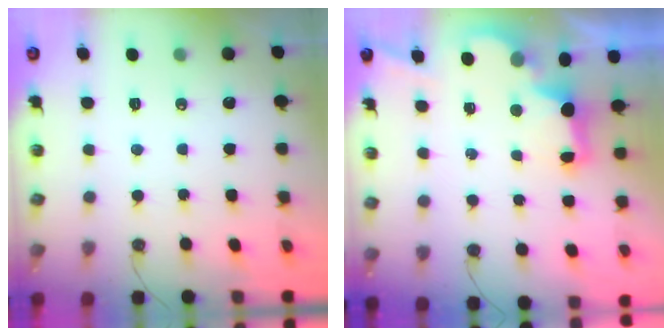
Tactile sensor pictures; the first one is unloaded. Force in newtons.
{"total": 2.9, "press": 2.7, "slide": 0.9}